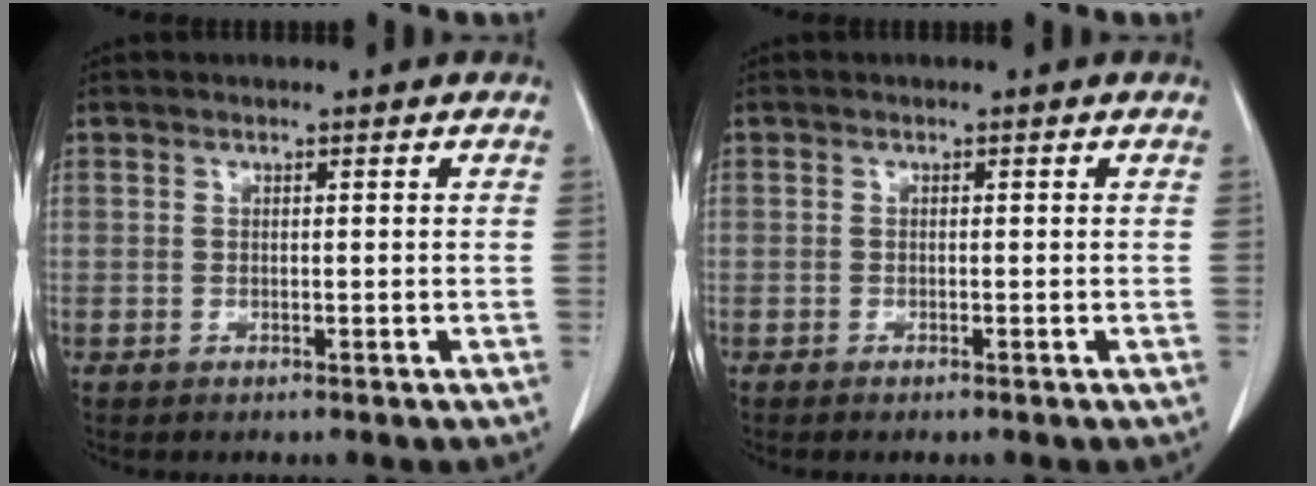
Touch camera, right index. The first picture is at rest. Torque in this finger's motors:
{"motor_torque": [-0.10, 0.13, 0.01, 0.01]}